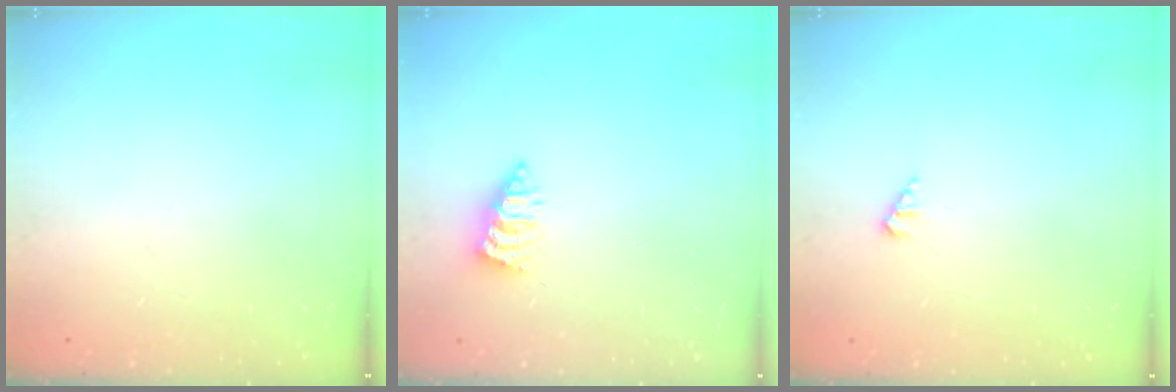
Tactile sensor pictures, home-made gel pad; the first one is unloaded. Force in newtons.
{"total": 2.5, "press": 2.5, "slide": 0.1}
{"total": 2.4, "press": 2.4, "slide": 0.2}